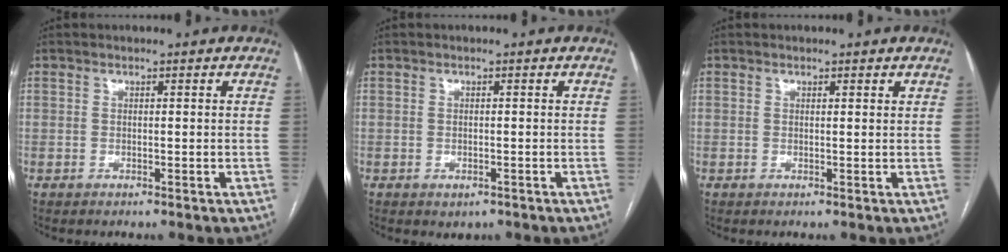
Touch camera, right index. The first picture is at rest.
{"total": 1.4, "force": [-0.7, 0.9, 0.7], "torque": [-0.009, 0.000, 0.000]}
{"total": 0.8, "force": [0.7, 0.1, 0.4], "torque": [-0.005, 0.001, 0.007]}